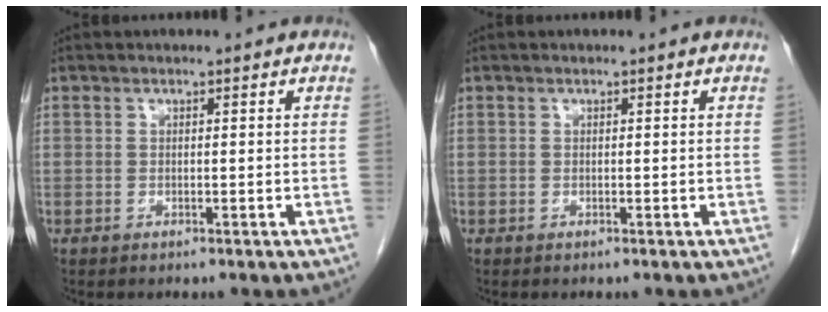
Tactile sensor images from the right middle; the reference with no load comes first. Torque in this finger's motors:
{"motor_torque": [-0.30, -0.38, -0.03, -0.02]}